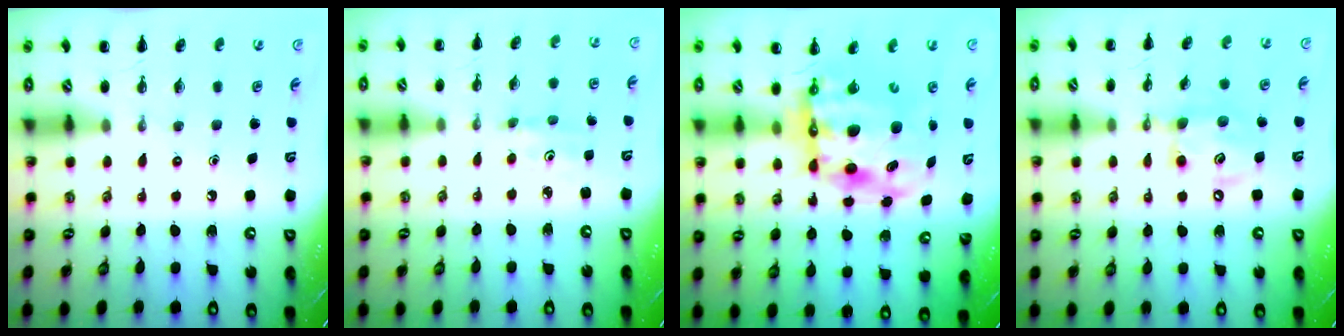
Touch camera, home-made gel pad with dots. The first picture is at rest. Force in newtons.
{"total": 2.4, "press": 2.3, "slide": 0.7}
{"total": 13.4, "press": 13.0, "slide": 3.3}
{"total": 12.4, "press": 12.2, "slide": 2.1}